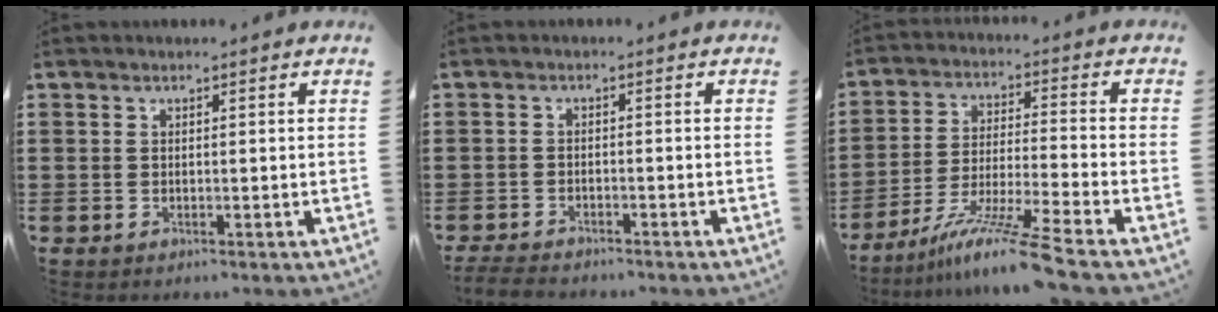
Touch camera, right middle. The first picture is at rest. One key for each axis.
{"total": 2.7, "fx": -2.7, "fy": 0.4, "fz": 0.5, "tx": -0.018, "ty": -0.003, "tz": -0.058}
{"total": 10.1, "fx": -8.0, "fy": -0.9, "fz": 6.2, "tx": -0.120, "ty": -0.009, "tz": -0.158}